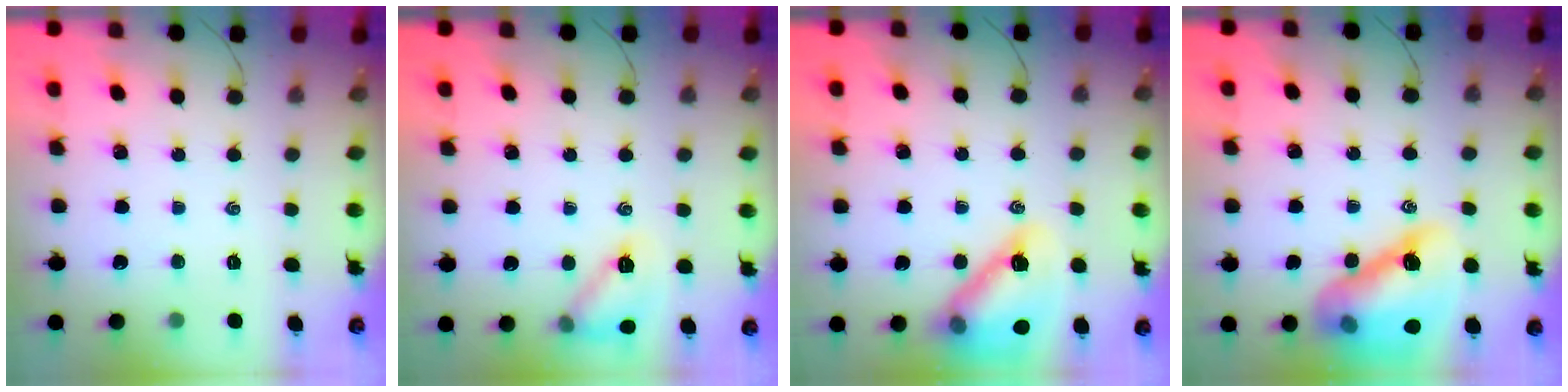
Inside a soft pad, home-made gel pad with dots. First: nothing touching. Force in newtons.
{"total": 10.9, "press": 10.9, "slide": 0.6}
{"total": 17.9, "press": 17.7, "slide": 2.6}
{"total": 16.2, "press": 15.6, "slide": 4.6}